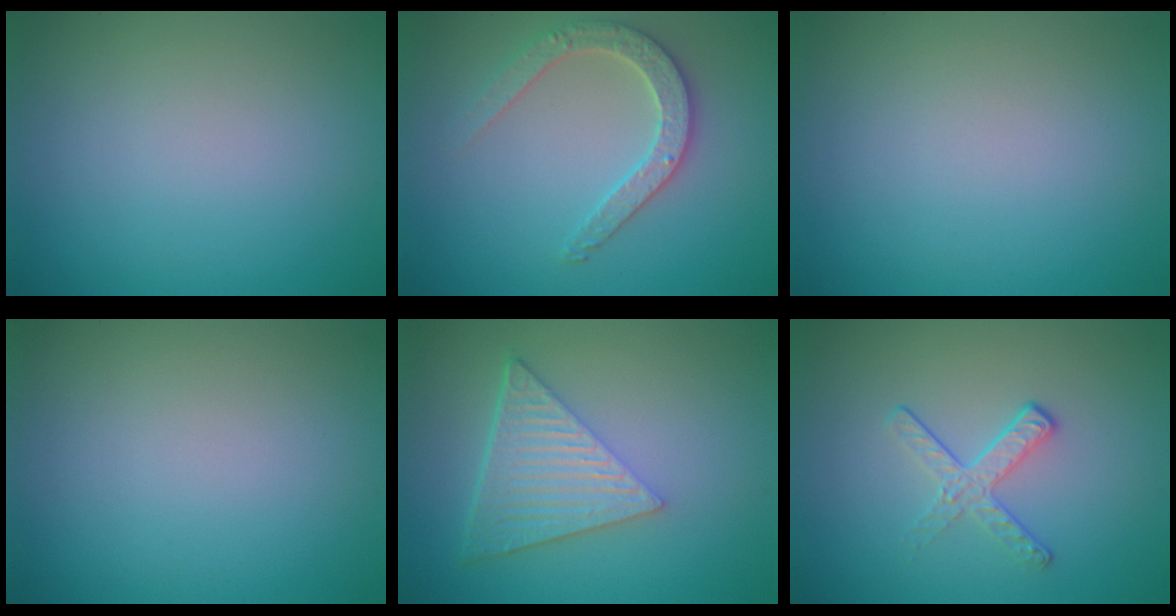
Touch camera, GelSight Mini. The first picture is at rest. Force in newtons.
{"total": 3.2, "press": 3.0, "slide": 1.0}
{"total": 0.0}
{"total": 0.0}
{"total": 6.4, "press": 4.5, "slide": 4.5}
{"total": 2.1, "press": 1.4, "slide": 1.6}